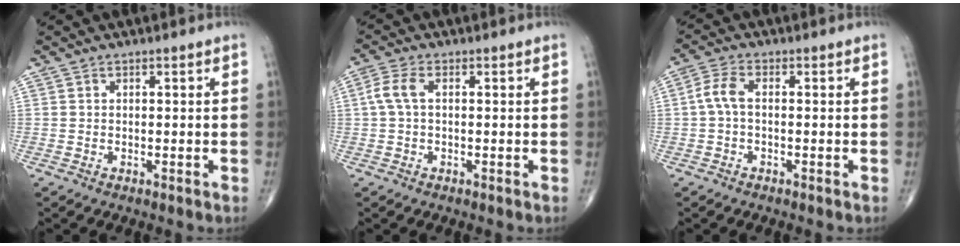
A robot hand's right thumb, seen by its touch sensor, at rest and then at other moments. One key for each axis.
{"total": 3.9, "fx": 0.4, "fy": 1.8, "fz": 3.4, "tx": -0.092, "ty": 0.010, "tz": 0.005}
{"total": 3.9, "fx": -0.3, "fy": 1.7, "fz": 3.5, "tx": -0.084, "ty": 0.010, "tz": -0.012}